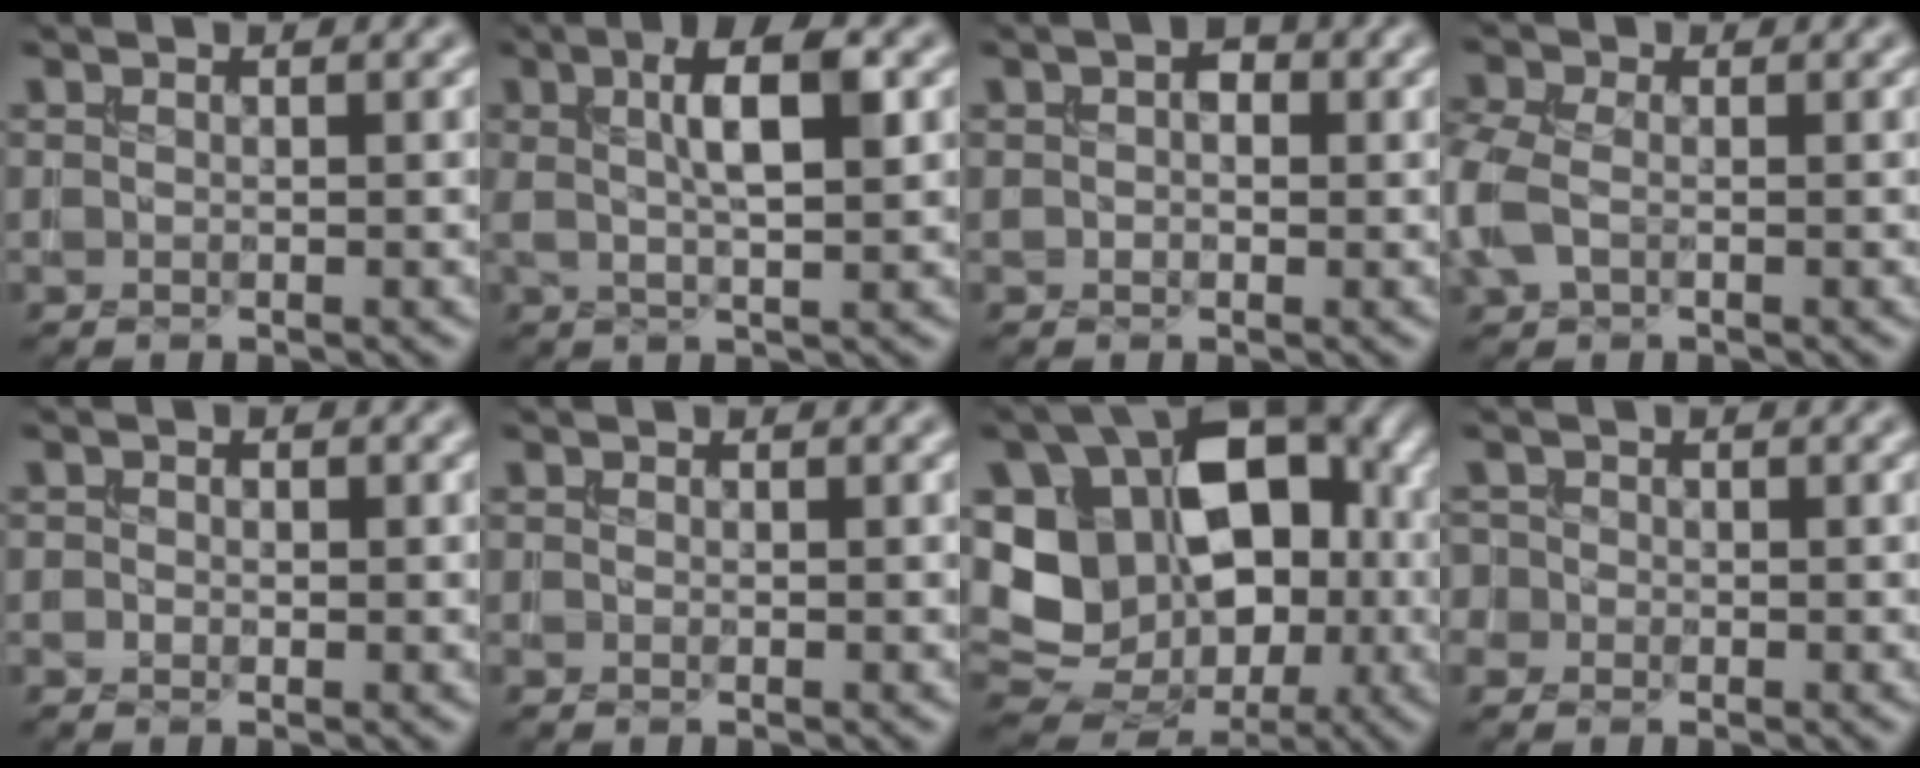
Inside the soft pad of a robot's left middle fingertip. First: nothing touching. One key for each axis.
{"total": 5.1, "fx": 1.3, "fy": 1.2, "fz": 4.8, "tx": -0.081, "ty": 0.007, "tz": 0.019}
{"total": 2.0, "fx": 0.6, "fy": 1.3, "fz": 1.4, "tx": -0.021, "ty": 0.004, "tz": 0.007}
{"total": 3.8, "fx": -0.6, "fy": 2.6, "fz": 2.7, "tx": -0.080, "ty": 0.003, "tz": -0.024}
{"total": 1.0, "fx": -0.2, "fy": 0.8, "fz": 0.5, "tx": -0.011, "ty": -0.004, "tz": -0.005}
{"total": 0.0}
{"total": 14.9, "fx": 0.6, "fy": 11.0, "fz": 10.0, "tx": -0.161, "ty": -0.002, "tz": 0.018}
{"total": 1.4, "fx": -0.3, "fy": 1.3, "fz": 0.3, "tx": 0.003, "ty": 0.005, "tz": -0.016}